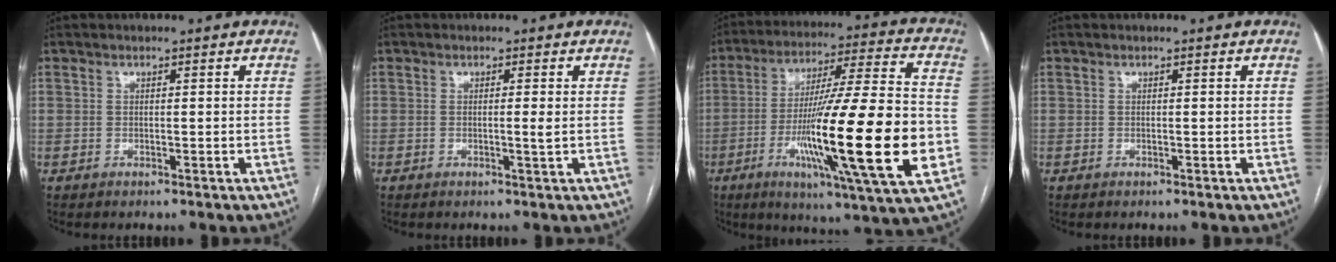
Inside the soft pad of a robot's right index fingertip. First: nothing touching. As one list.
[{"total": 0.7, "force": [-0.1, -0.2, 0.7], "torque": [-0.012, -0.002, -0.003]}, {"total": 25.9, "force": [-6.0, 0.9, 25.2], "torque": [-0.397, -0.024, -0.103]}, {"total": 0.0}]